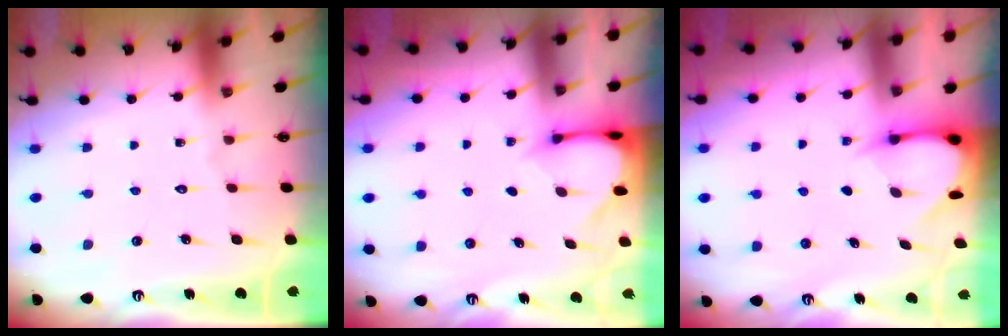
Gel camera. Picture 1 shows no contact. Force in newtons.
{"total": 3.3, "press": 3.3, "slide": 0.3}
{"total": 3.9, "press": 3.9, "slide": 0.4}